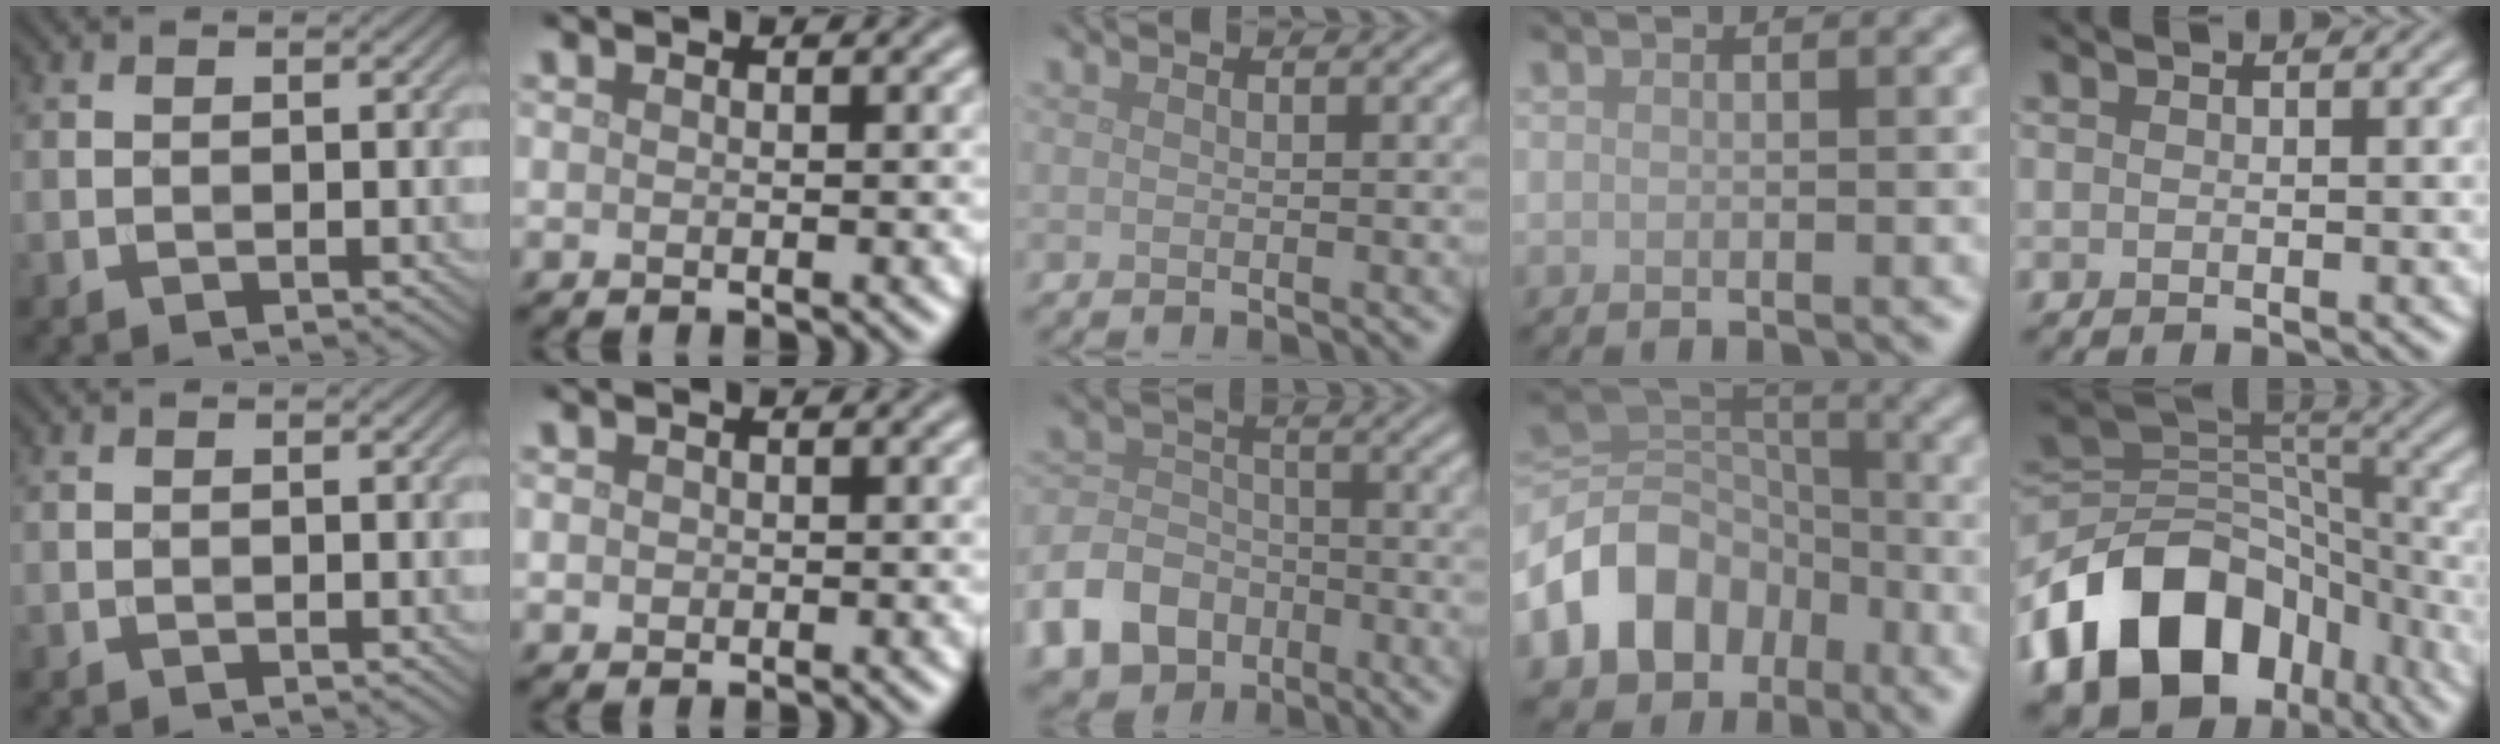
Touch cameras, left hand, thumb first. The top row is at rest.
{"index": {"total": 0.7, "force": [0.0, 0.7, 0.2], "torque": [0.000, -0.002, -0.002]}, "middle": {"total": 8.2, "force": [-4.6, 6.1, 3.1], "torque": [-0.058, -0.010, -0.100]}, "ring": {"total": 9.3, "force": [-4.3, 7.1, 4.2], "torque": [-0.072, 0.003, -0.090]}, "little": {"total": 14.1, "force": [-7.2, 9.6, 7.4], "torque": [-0.135, 0.006, -0.129]}}